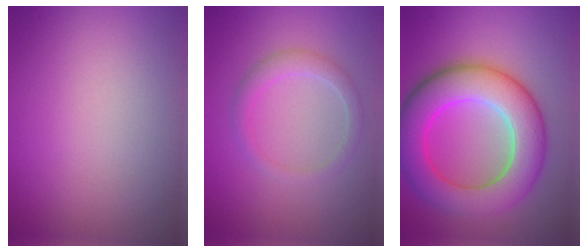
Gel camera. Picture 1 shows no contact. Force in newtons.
{"total": 2.0, "press": 2.0, "slide": 0.1}
{"total": 9.3, "press": 9.3, "slide": 0.1}